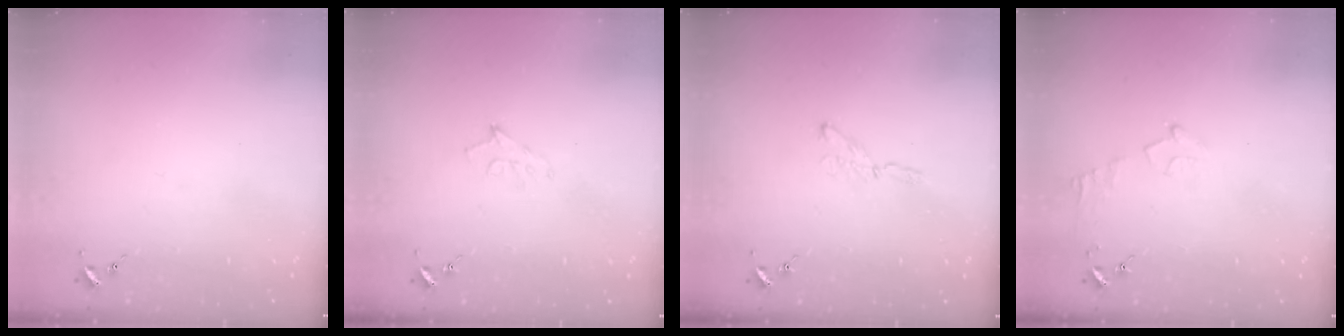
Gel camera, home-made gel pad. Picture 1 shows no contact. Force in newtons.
{"total": 5.4, "press": 5.4, "slide": 0.7}
{"total": 3.6, "press": 3.6, "slide": 0.3}
{"total": 5.7, "press": 5.6, "slide": 1.0}